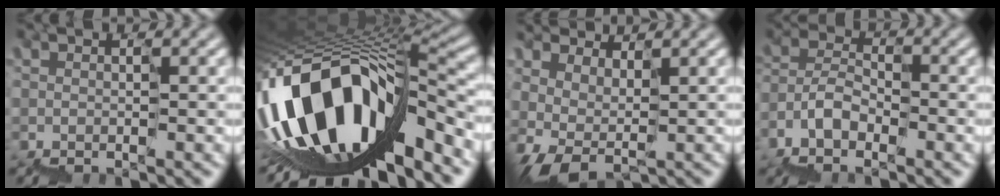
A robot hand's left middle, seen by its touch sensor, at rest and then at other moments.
{"total": 14.4, "force": [-4.5, 7.5, 11.4], "torque": [-0.196, 0.032, -0.071]}
{"total": 2.3, "force": [1.0, 1.1, 1.7], "torque": [-0.040, 0.008, 0.037]}
{"total": 3.6, "force": [-2.9, 1.9, 1.1], "torque": [-0.025, 0.013, -0.053]}